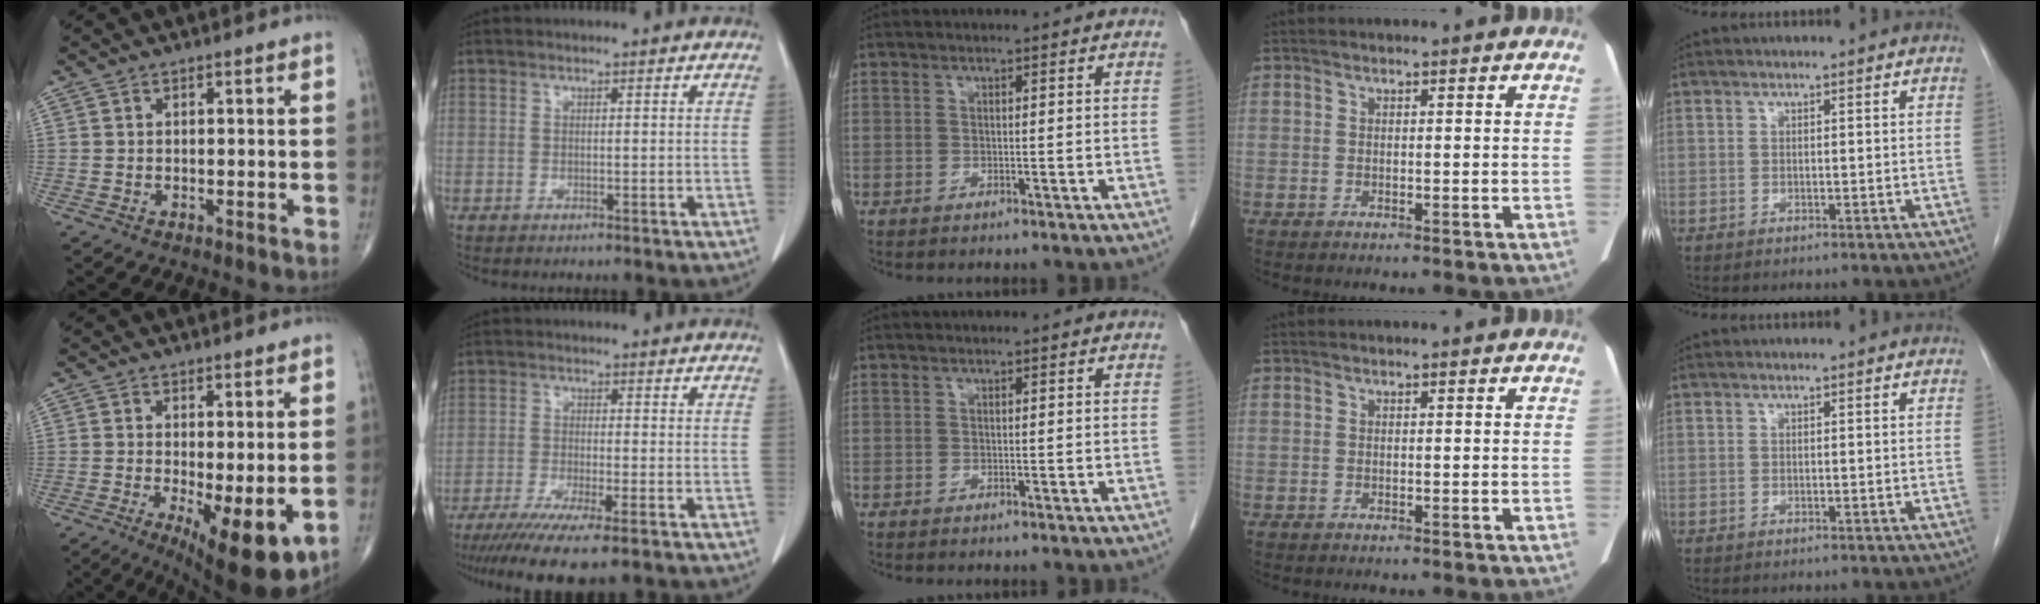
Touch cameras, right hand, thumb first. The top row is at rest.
{"thumb": {"total": 11.4, "force": [-2.8, 3.5, 10.5], "torque": [-0.148, -0.026, -0.032]}, "index": {"total": 11.8, "force": [-9.0, 0.7, 7.5], "torque": [-0.111, -0.027, -0.139]}}